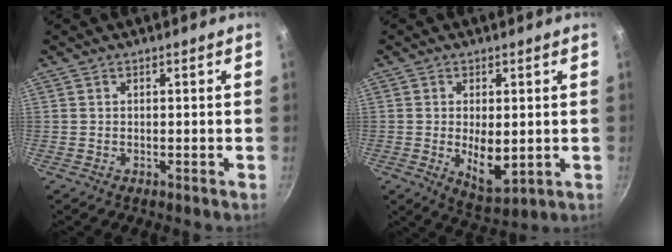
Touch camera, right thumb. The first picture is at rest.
{"total": 8.0, "force": [-0.5, 4.0, 6.9], "torque": [-0.100, -0.014, 0.007]}